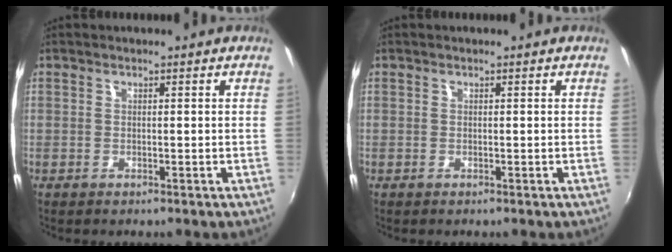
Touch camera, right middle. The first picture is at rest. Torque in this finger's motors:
{"motor_torque": [-0.15, -0.02, -0.01, 0.01]}